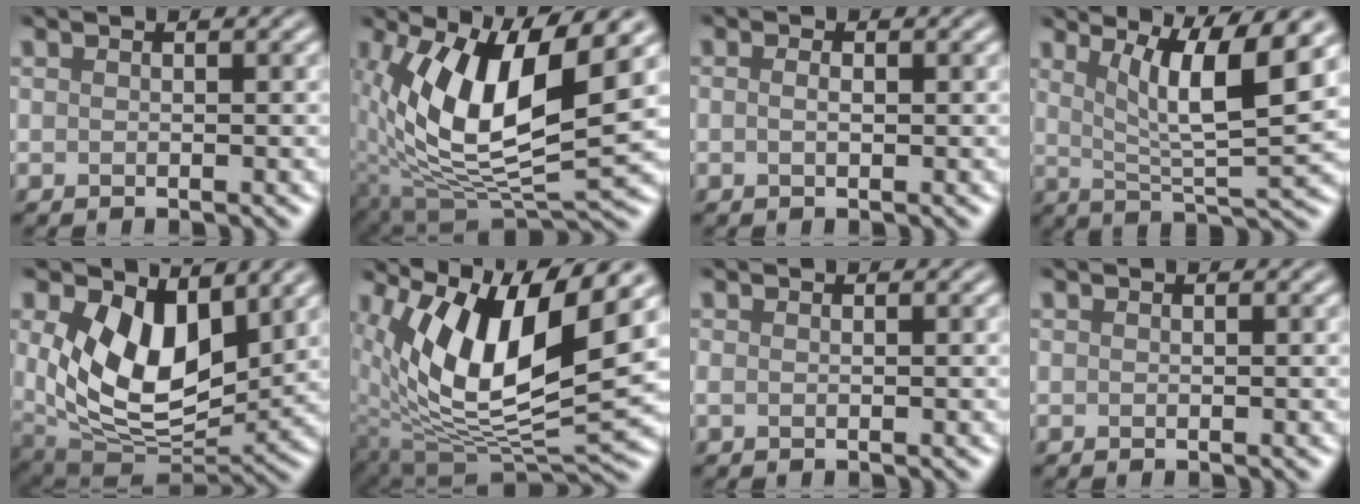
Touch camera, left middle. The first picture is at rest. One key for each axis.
{"total": 12.0, "fx": 2.8, "fy": 4.5, "fz": 10.8, "tx": -0.211, "ty": -0.004, "tz": 0.054}
{"total": 0.6, "fx": 0.2, "fy": 0.3, "fz": 0.5, "tx": -0.007, "ty": -0.005, "tz": -0.001}
{"total": 7.7, "fx": 3.4, "fy": 1.4, "fz": 6.8, "tx": -0.110, "ty": -0.002, "tz": 0.063}
{"total": 9.9, "fx": 2.8, "fy": 5.9, "fz": 7.5, "tx": -0.148, "ty": -0.024, "tz": 0.059}
{"total": 12.8, "fx": 4.7, "fy": 5.0, "fz": 10.9, "tx": -0.200, "ty": 0.003, "tz": 0.087}
{"total": 0.0}
{"total": 0.0}